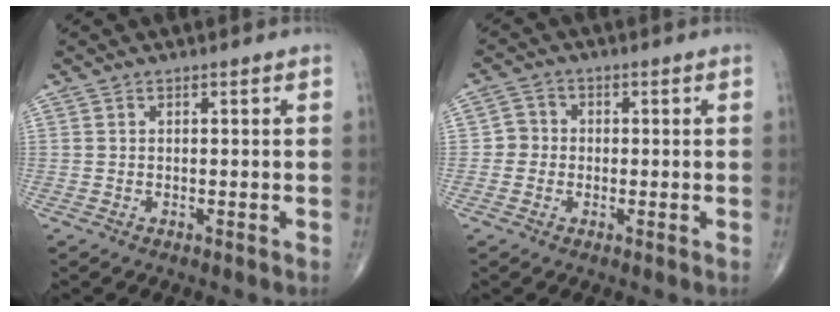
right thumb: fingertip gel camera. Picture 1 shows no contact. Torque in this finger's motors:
{"motor_torque": [-0.31, 0.22, -0.06, 0.04, -0.05]}